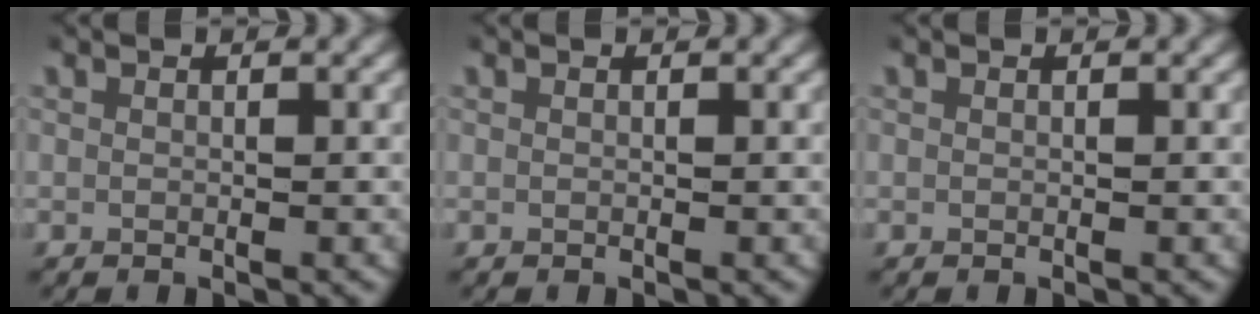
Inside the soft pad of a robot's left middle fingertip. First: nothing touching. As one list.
[{"total": 0.0}, {"total": 0.0}]